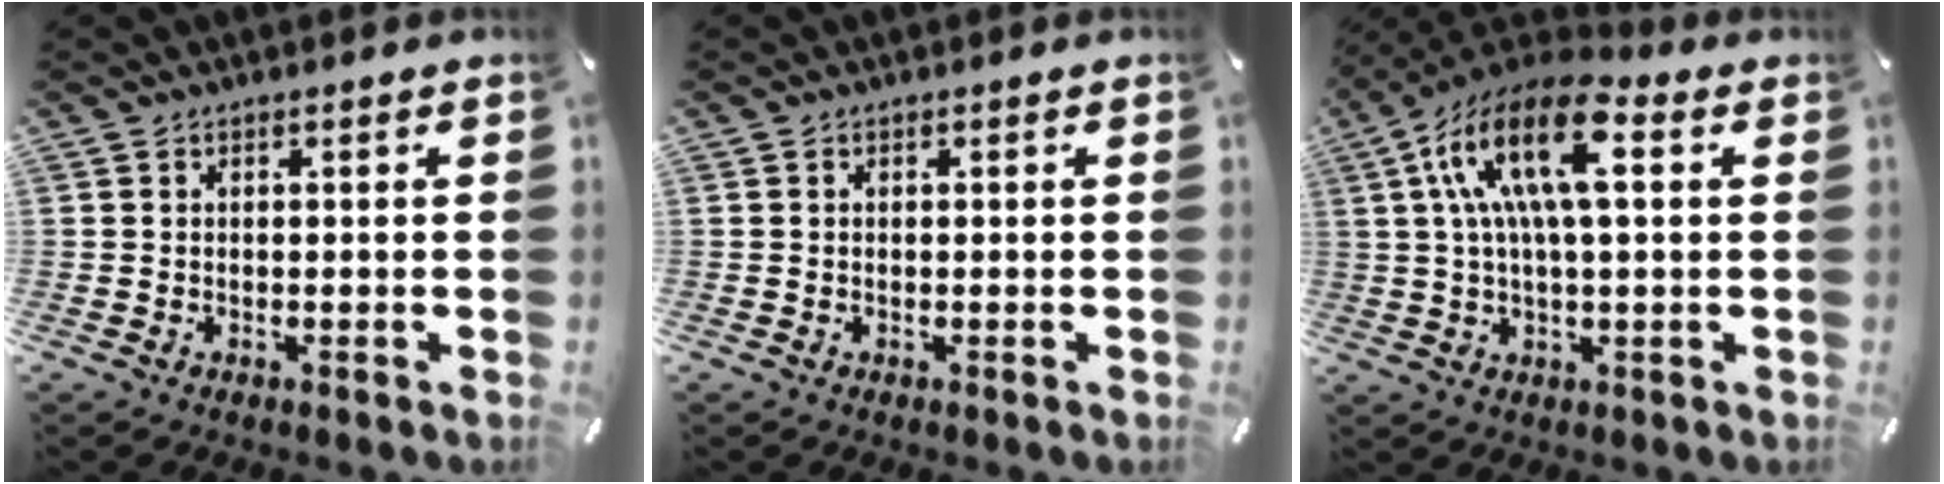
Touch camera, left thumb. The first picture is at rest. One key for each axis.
{"total": 0.0}
{"total": 16.9, "fx": 4.8, "fy": 6.8, "fz": 14.6, "tx": -0.296, "ty": -0.005, "tz": 0.080}